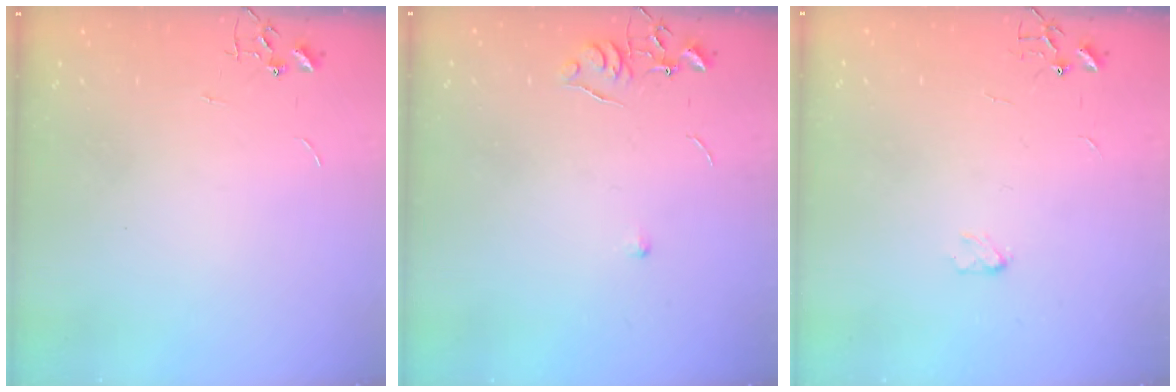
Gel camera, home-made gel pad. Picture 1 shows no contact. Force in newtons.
{"total": 5.5, "press": 5.4, "slide": 0.8}
{"total": 3.1, "press": 3.1, "slide": 0.4}